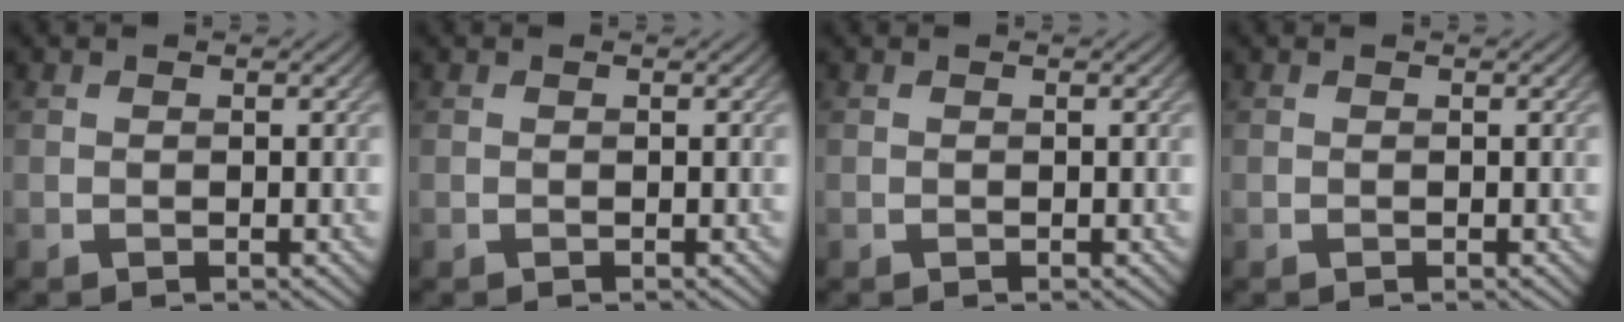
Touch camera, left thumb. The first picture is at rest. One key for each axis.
{"total": 0.0}
{"total": 0.0}
{"total": 0.0}